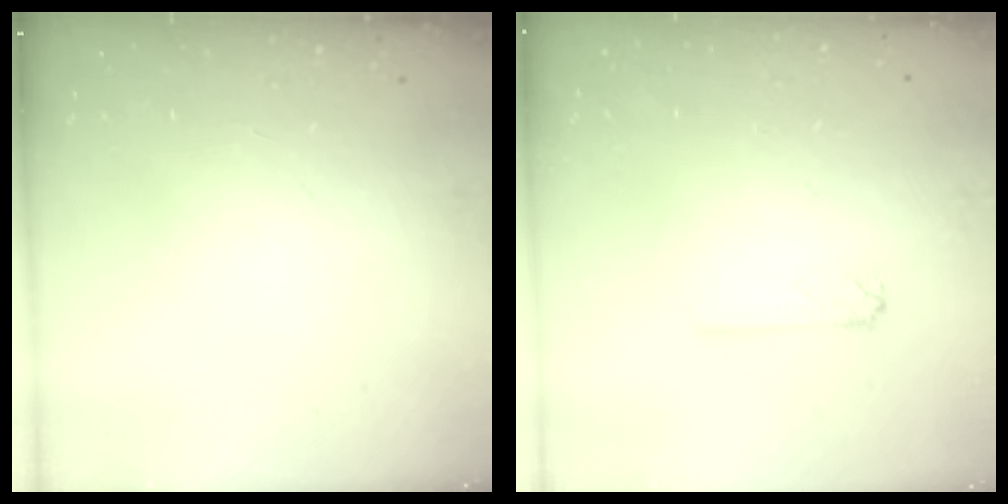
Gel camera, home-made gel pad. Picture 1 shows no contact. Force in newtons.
{"total": 2.2, "press": 2.2, "slide": 0.3}